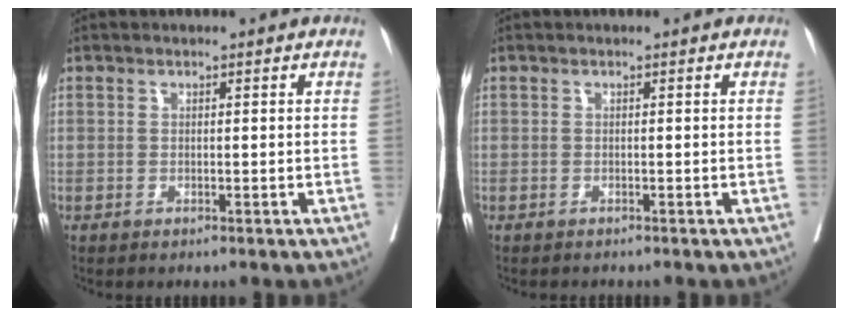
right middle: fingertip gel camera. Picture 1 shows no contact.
{"total": 1.1, "force": [-1.0, 0.3, 0.3], "torque": [-0.010, -0.002, -0.014]}